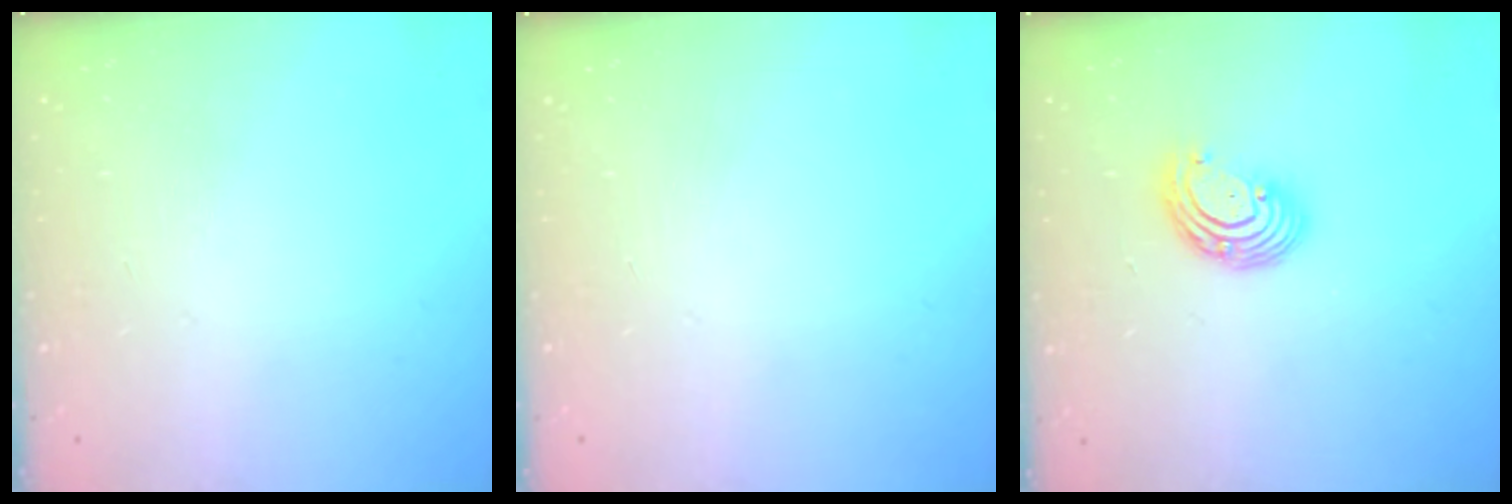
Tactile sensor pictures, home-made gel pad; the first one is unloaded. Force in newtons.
{"total": 0.0}
{"total": 7.1, "press": 7.0, "slide": 1.3}